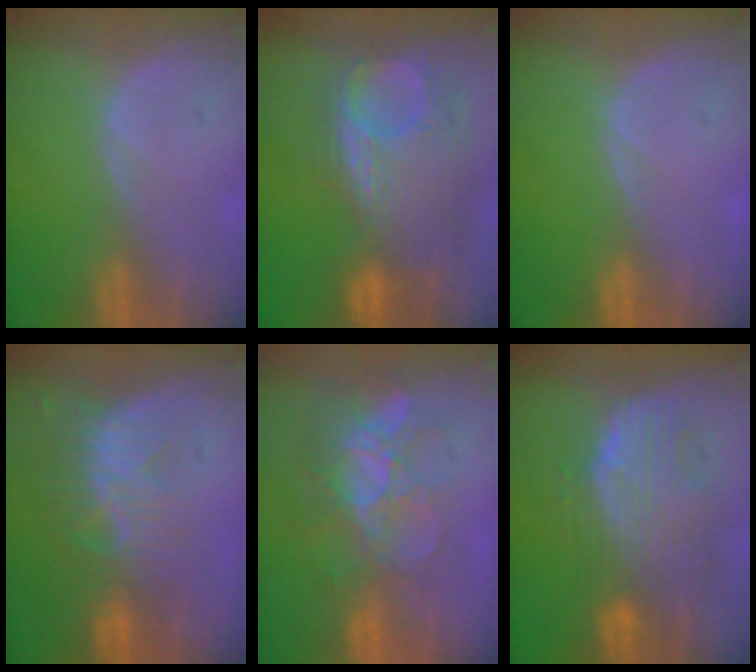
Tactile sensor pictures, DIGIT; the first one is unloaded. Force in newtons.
{"total": 11.9, "press": 10.4, "slide": 5.8}
{"total": 0.0}
{"total": 8.4, "press": 7.6, "slide": 3.5}
{"total": 9.7, "press": 8.5, "slide": 4.6}
{"total": 10.5, "press": 9.0, "slide": 5.3}